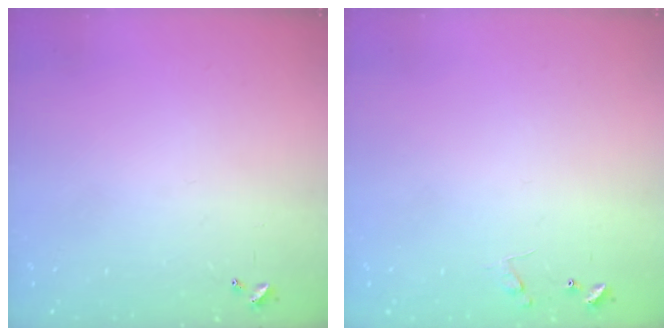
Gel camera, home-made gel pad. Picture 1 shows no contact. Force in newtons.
{"total": 7.7, "press": 7.7, "slide": 0.3}